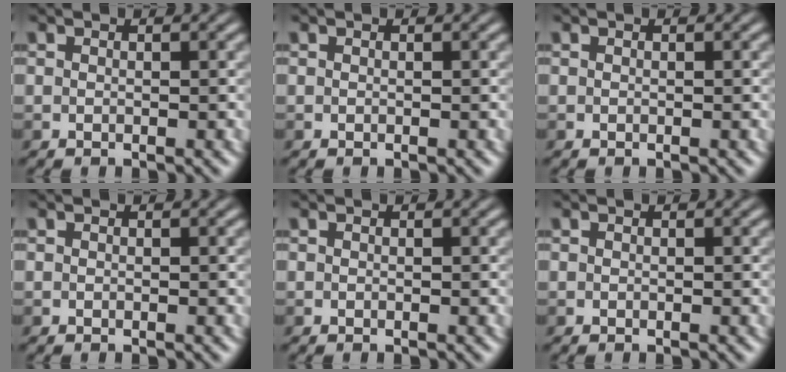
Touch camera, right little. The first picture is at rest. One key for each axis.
{"total": 0.0}
{"total": 0.0}
{"total": 0.0}
{"total": 0.0}
{"total": 0.0}